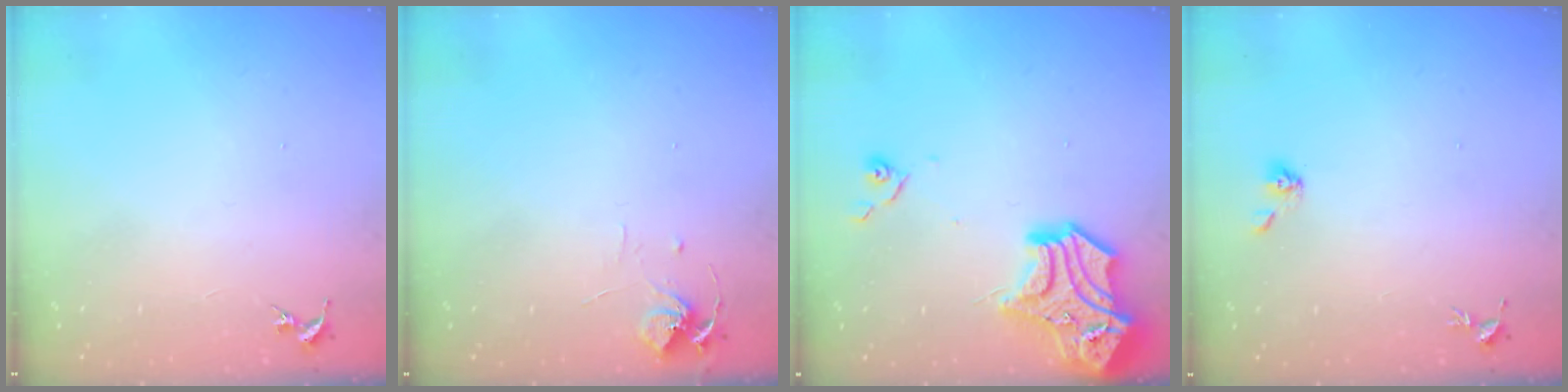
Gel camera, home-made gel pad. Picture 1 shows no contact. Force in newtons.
{"total": 7.6, "press": 7.5, "slide": 0.5}
{"total": 19.4, "press": 19.2, "slide": 2.6}
{"total": 4.2, "press": 3.8, "slide": 1.9}